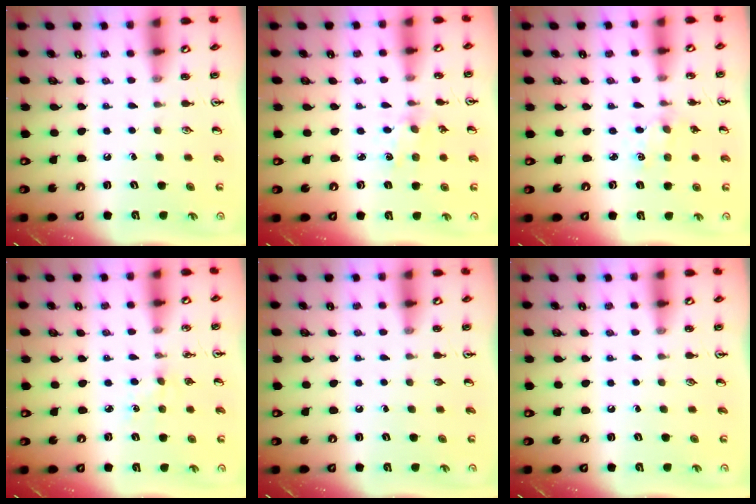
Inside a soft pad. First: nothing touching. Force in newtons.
{"total": 2.0, "press": 2.0, "slide": 0.4}
{"total": 1.9, "press": 1.9, "slide": 0.3}
{"total": 3.6, "press": 3.5, "slide": 0.5}
{"total": 0.0}
{"total": 0.0}